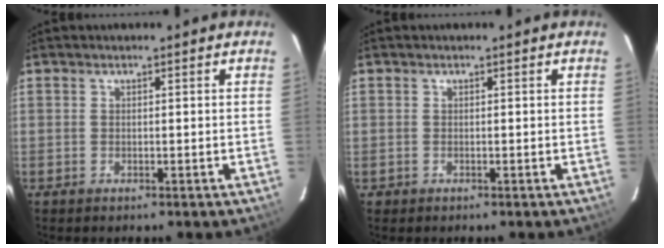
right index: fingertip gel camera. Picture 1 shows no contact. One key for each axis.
{"total": 1.2, "fx": -0.3, "fy": 1.1, "fz": 0.0, "tx": -0.001, "ty": 0.004, "tz": -0.002}